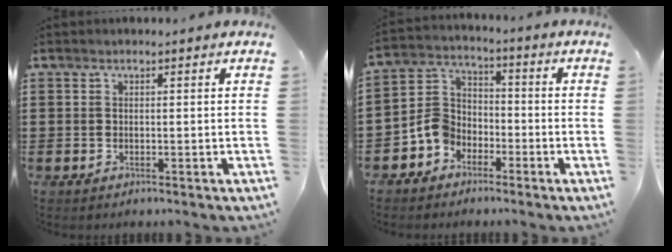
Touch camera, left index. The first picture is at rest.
{"total": 5.7, "force": [-3.2, 4.5, 1.5], "torque": [-0.057, 0.012, -0.069]}